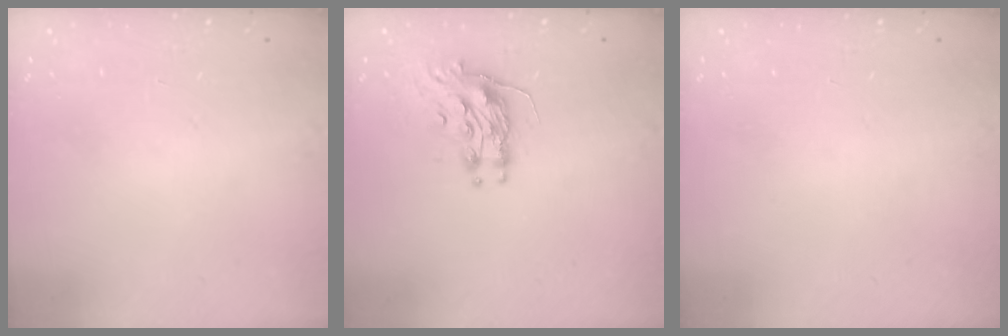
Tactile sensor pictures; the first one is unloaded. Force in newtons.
{"total": 9.2, "press": 9.2, "slide": 0.5}
{"total": 0.0}